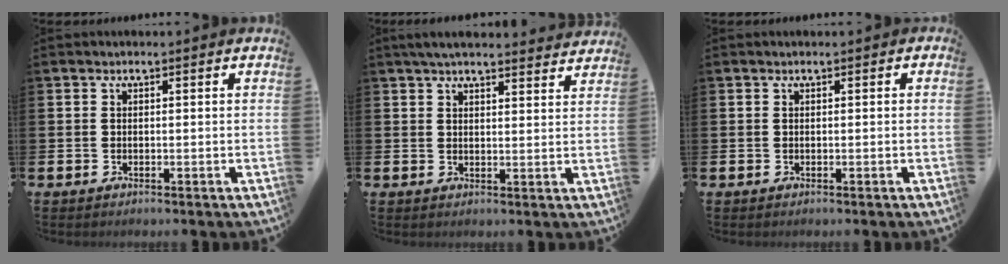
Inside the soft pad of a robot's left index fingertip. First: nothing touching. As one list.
[{"total": 4.6, "force": [4.3, 0.6, 1.4], "torque": [-0.030, -0.015, 0.079]}, {"total": 0.0}]